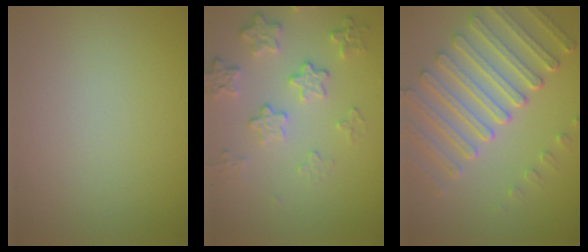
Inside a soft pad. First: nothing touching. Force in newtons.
{"total": 4.2, "press": 3.1, "slide": 2.8}
{"total": 7.1, "press": 5.3, "slide": 4.7}